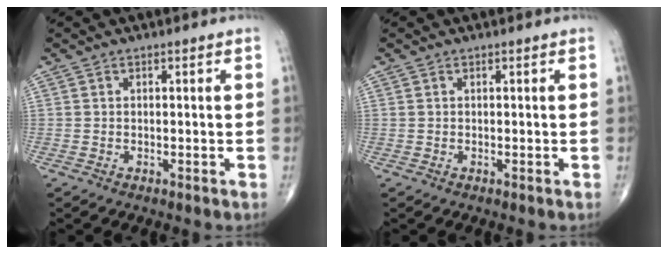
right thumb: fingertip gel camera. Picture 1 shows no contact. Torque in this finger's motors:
{"motor_torque": [-0.23, -0.06, 0.17, 0.13, -0.02]}